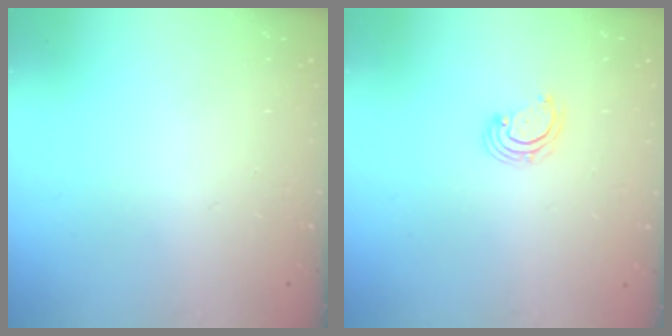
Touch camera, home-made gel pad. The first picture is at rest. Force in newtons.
{"total": 3.3, "press": 3.3, "slide": 0.5}